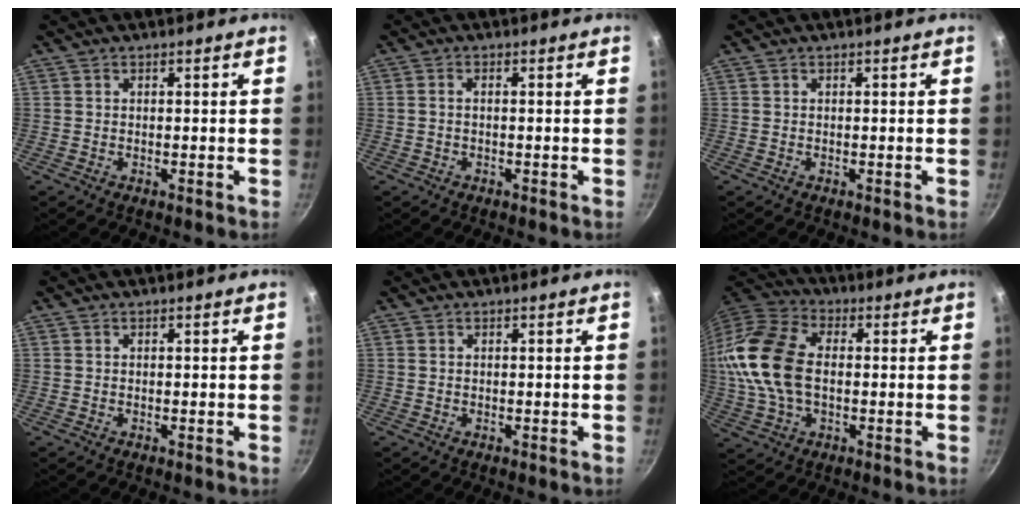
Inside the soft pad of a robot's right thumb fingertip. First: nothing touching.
{"total": 1.0, "force": [-0.3, 0.4, 0.9], "torque": [-0.029, 0.010, -0.006]}
{"total": 0.0}
{"total": 0.0}
{"total": 0.0}
{"total": 17.8, "force": [0.3, 11.4, 13.6], "torque": [-0.266, 0.029, -0.005]}